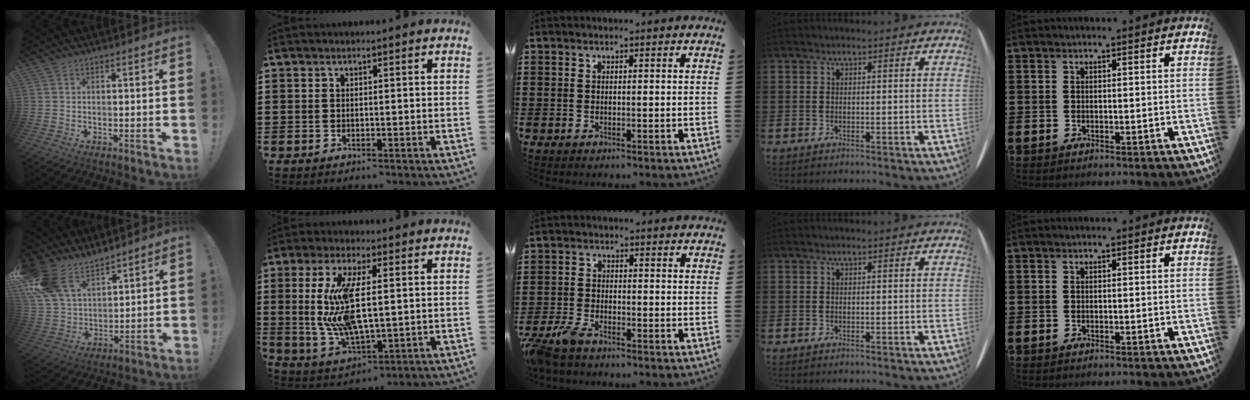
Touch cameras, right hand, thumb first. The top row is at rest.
{"thumb": {"total": 16.4, "force": [11.7, 9.2, 7.0], "torque": [-0.138, -0.063, 0.228]}, "index": {"total": 11.4, "force": [1.1, 4.3, 10.5], "torque": [-0.236, -0.010, 0.014]}, "middle": {"total": 4.2, "force": [-3.6, 1.1, 2.0], "torque": [-0.067, -0.008, -0.079]}}